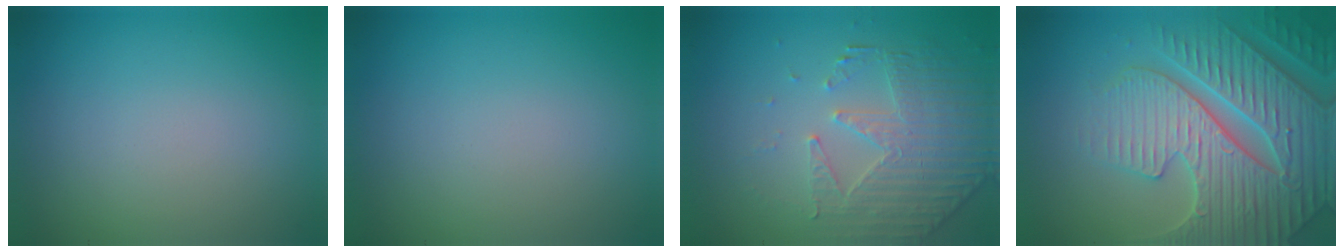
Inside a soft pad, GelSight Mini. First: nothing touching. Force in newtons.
{"total": 0.0}
{"total": 4.9, "press": 3.7, "slide": 3.3}
{"total": 7.4, "press": 7.2, "slide": 1.7}